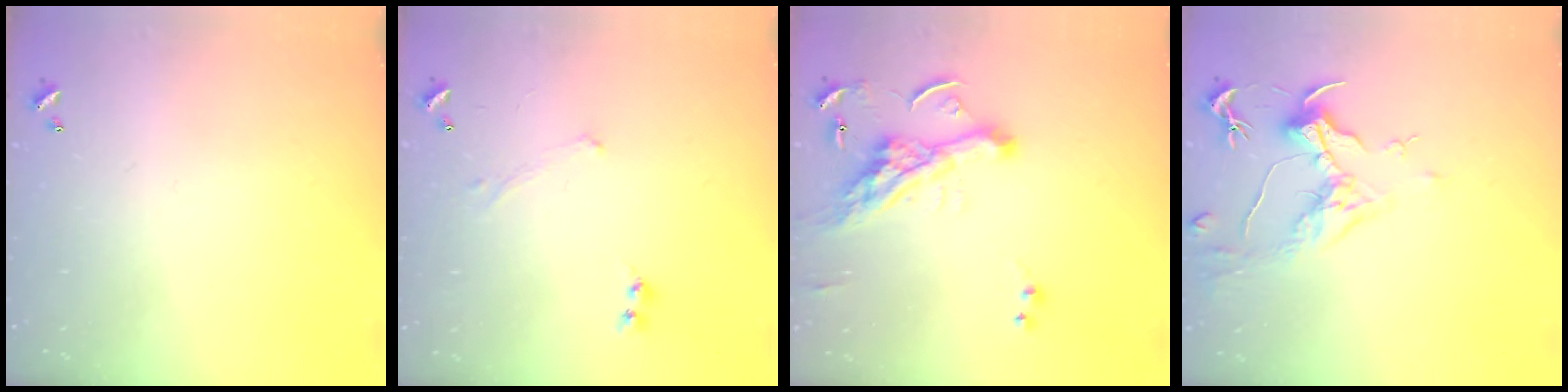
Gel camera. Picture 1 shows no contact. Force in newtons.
{"total": 0.7, "press": 0.7, "slide": 0.3}
{"total": 8.5, "press": 8.4, "slide": 1.3}
{"total": 1.5, "press": 1.3, "slide": 0.8}